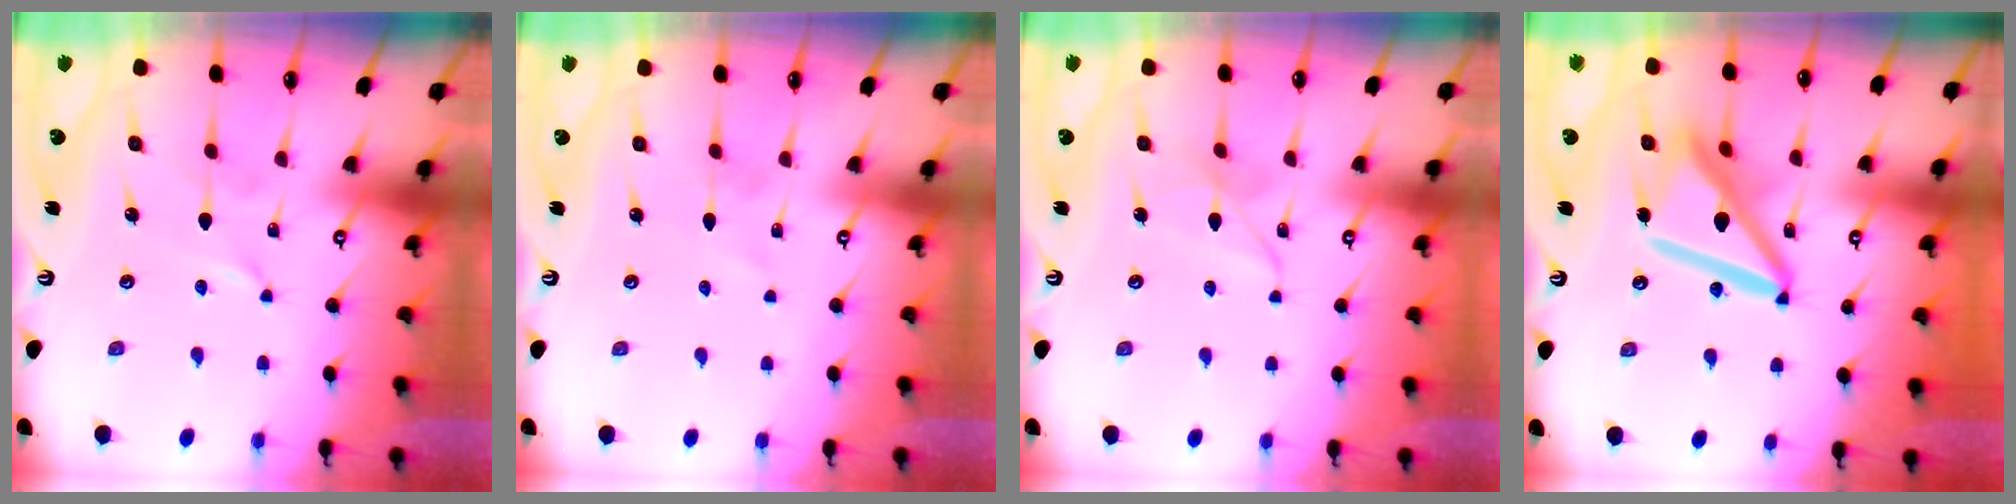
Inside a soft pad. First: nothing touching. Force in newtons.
{"total": 1.2, "press": 1.2, "slide": 0.1}
{"total": 4.9, "press": 4.9, "slide": 0.3}
{"total": 14.9, "press": 14.8, "slide": 1.5}